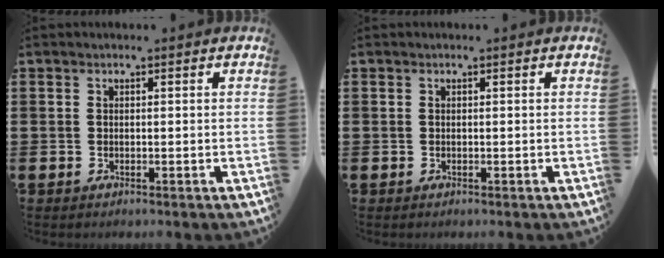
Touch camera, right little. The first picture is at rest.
{"total": 0.0}